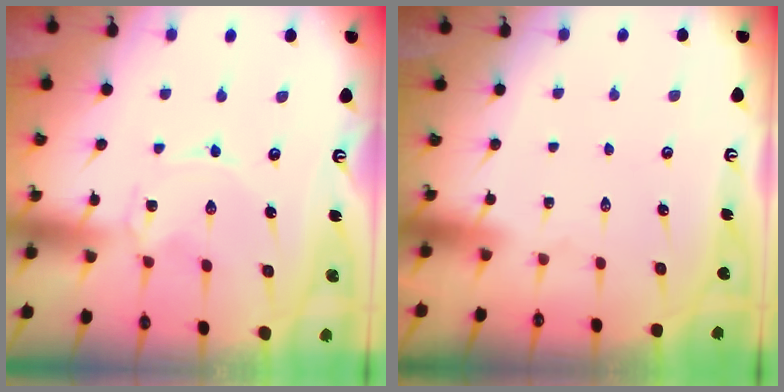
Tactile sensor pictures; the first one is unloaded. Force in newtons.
{"total": 1.6, "press": 1.6, "slide": 0.1}